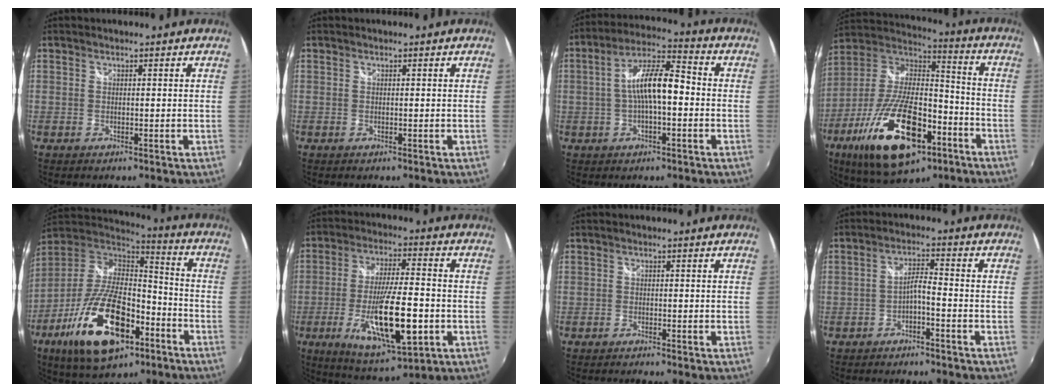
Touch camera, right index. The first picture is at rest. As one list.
[{"total": 0.0}, {"total": 10.2, "force": [-0.8, 3.1, 9.6], "torque": [-0.181, 0.023, -0.016]}, {"total": 25.9, "force": [-12.1, 11.6, 19.7], "torque": [-0.376, -0.025, -0.198]}, {"total": 23.9, "force": [-11.5, 11.1, 17.8], "torque": [-0.345, -0.022, -0.189]}, {"total": 17.5, "force": [-5.2, 4.2, 16.2], "torque": [-0.308, -0.031, -0.081]}, {"total": 1.3, "force": [-1.3, -0.1, 0.3], "torque": [-0.012, -0.007, -0.023]}, {"total": 3.2, "force": [-2.3, 0.3, 2.2], "torque": [-0.053, 0.009, -0.039]}]